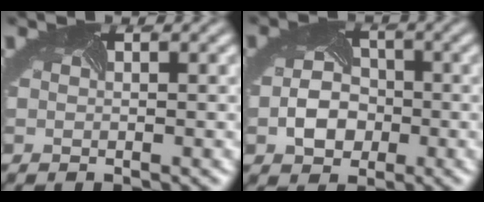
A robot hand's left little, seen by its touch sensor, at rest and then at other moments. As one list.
[{"total": 3.2, "force": [-1.1, 2.7, 1.4], "torque": [-0.033, -0.001, -0.022]}]